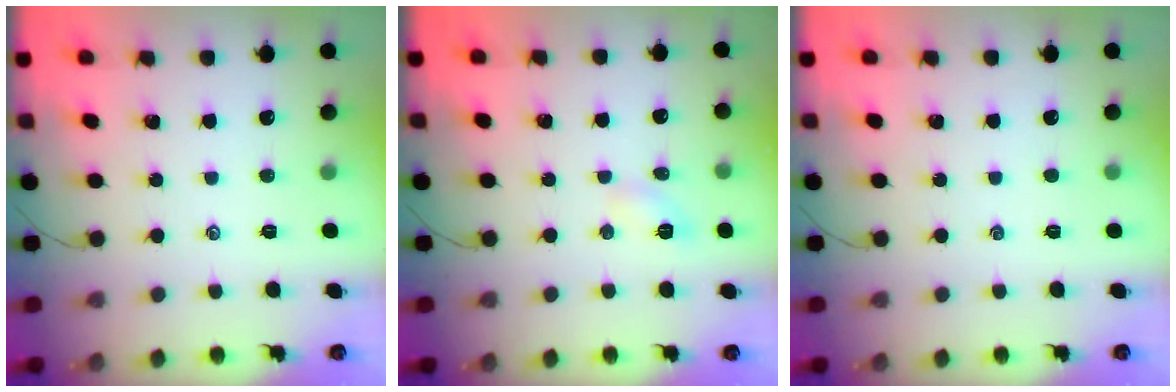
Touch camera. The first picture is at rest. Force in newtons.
{"total": 4.3, "press": 4.1, "slide": 1.3}
{"total": 0.0}